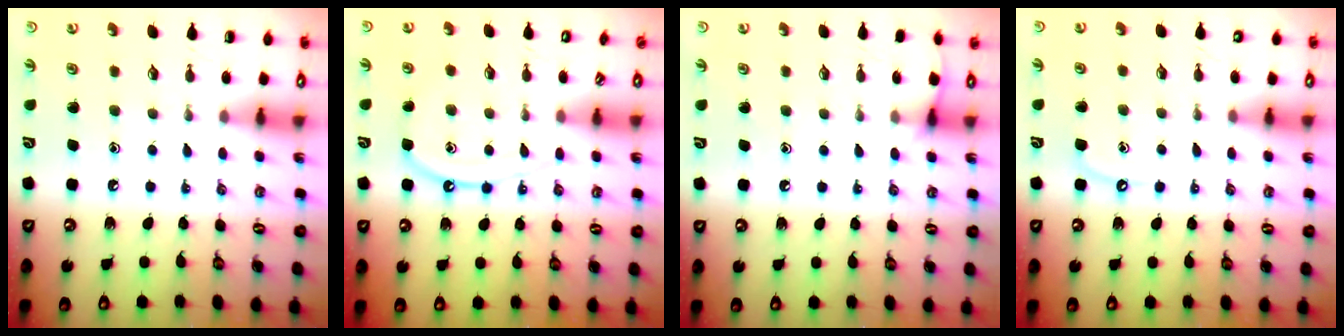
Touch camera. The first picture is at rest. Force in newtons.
{"total": 10.3, "press": 10.2, "slide": 0.8}
{"total": 6.3, "press": 6.3, "slide": 0.8}
{"total": 5.1, "press": 5.0, "slide": 0.7}